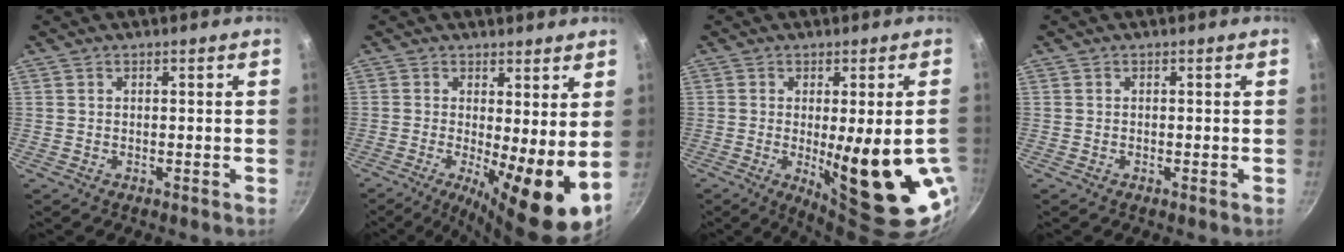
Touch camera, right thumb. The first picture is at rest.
{"total": 11.4, "force": [-0.8, 2.9, 11.0], "torque": [-0.155, -0.014, -0.012]}
{"total": 20.0, "force": [-4.2, 6.3, 18.5], "torque": [-0.216, -0.020, -0.034]}
{"total": 0.0}